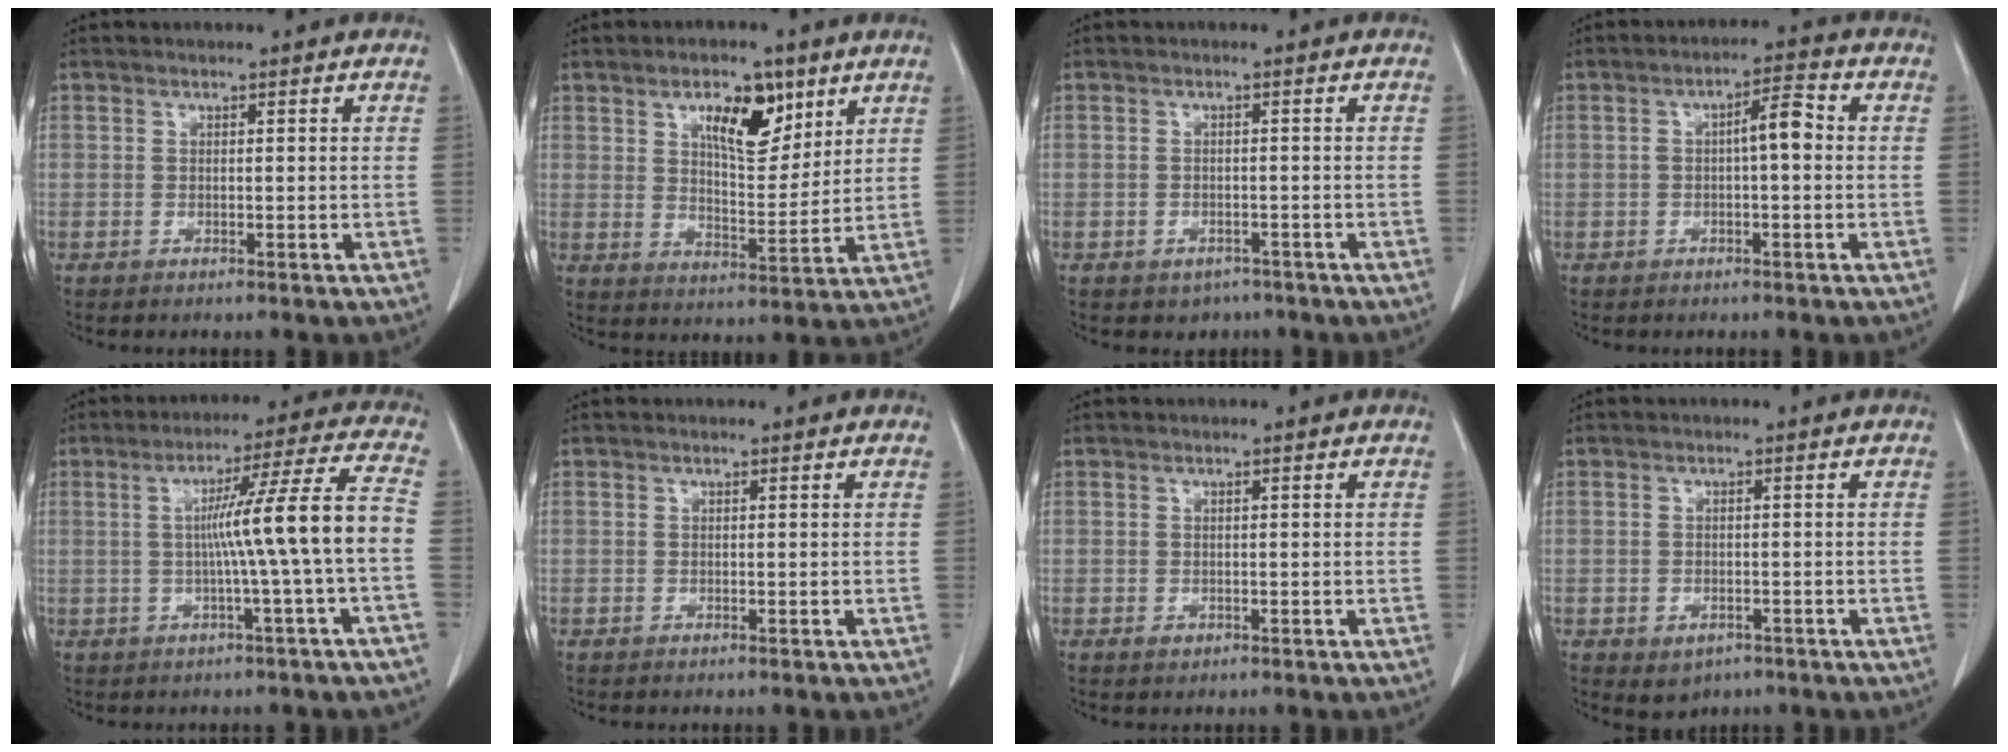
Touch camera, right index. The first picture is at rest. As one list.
[{"total": 9.5, "force": [5.0, 3.8, 7.1], "torque": [-0.116, 0.004, 0.088]}, {"total": 2.8, "force": [-1.8, 2.0, 0.6], "torque": [-0.007, 0.007, -0.018]}, {"total": 4.6, "force": [0.1, 1.0, 4.5], "torque": [-0.070, 0.019, -0.002]}, {"total": 10.8, "force": [-1.2, -2.0, 10.6], "torque": [-0.162, 0.016, -0.014]}, {"total": 0.0}, {"total": 0.8, "force": [-0.3, 0.7, 0.3], "torque": [-0.005, 0.001, 0.000]}, {"total": 3.1, "force": [-1.6, 2.3, 1.3], "torque": [-0.015, 0.002, -0.009]}]